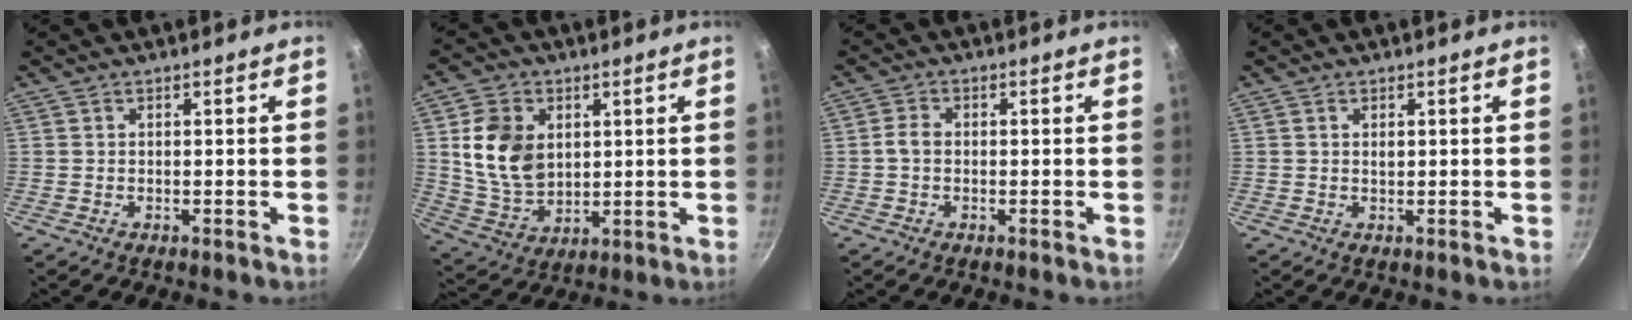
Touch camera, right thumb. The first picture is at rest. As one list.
[{"total": 12.8, "force": [2.6, 9.5, 8.1], "torque": [-0.129, -0.019, 0.060]}, {"total": 2.3, "force": [-0.3, 1.7, 1.6], "torque": [-0.032, 0.012, -0.010]}, {"total": 0.9, "force": [0.3, 0.5, 0.7], "torque": [-0.012, 0.001, 0.005]}]